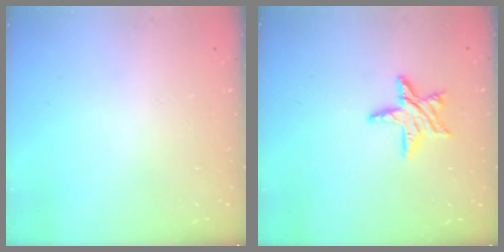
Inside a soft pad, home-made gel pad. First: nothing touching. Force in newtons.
{"total": 10.6, "press": 10.6, "slide": 0.8}